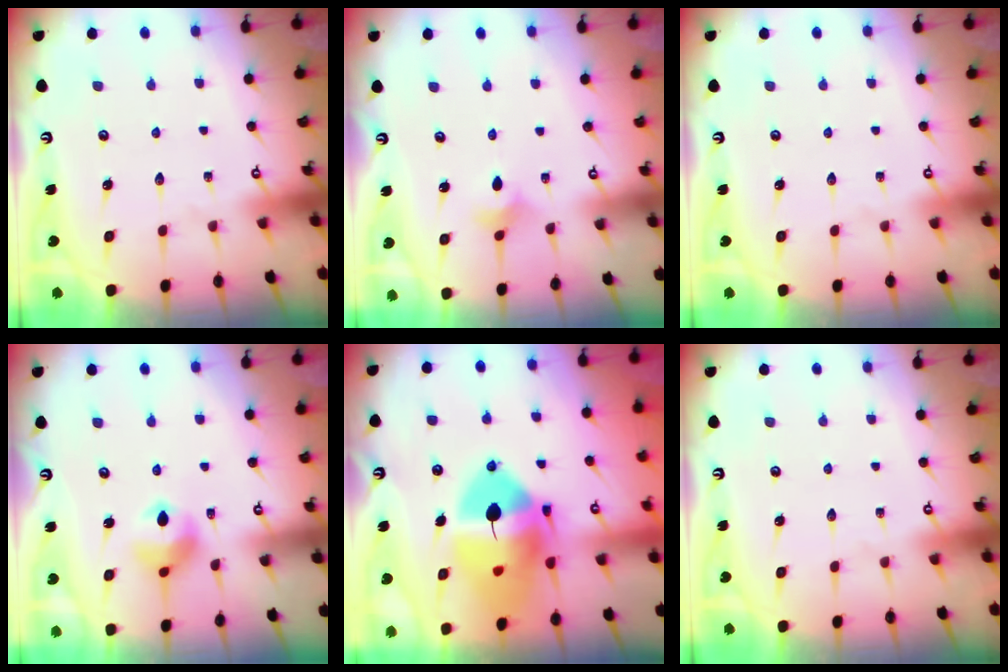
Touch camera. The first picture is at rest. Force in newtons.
{"total": 3.7, "press": 3.7, "slide": 0.4}
{"total": 0.0}
{"total": 9.8, "press": 9.7, "slide": 1.2}
{"total": 19.6, "press": 19.5, "slide": 2.7}
{"total": 0.0}